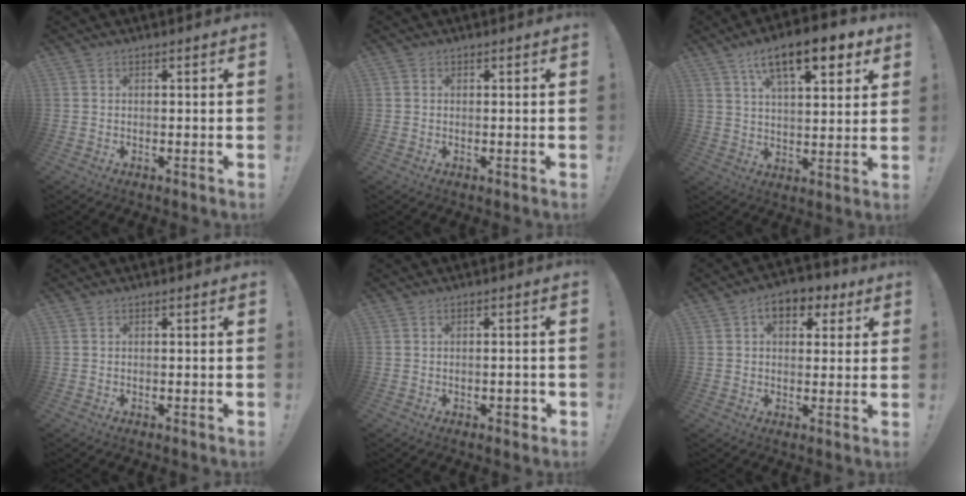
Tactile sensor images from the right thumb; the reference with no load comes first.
{"total": 0.5, "force": [0.1, 0.5, 0.1], "torque": [-0.004, 0.003, 0.004]}
{"total": 15.2, "force": [8.0, 5.6, 11.6], "torque": [-0.175, -0.032, 0.129]}
{"total": 0.0}
{"total": 2.0, "force": [-1.0, 0.9, 1.5], "torque": [-0.017, 0.004, -0.017]}
{"total": 8.0, "force": [3.6, 5.1, 5.0], "torque": [-0.060, -0.012, 0.062]}